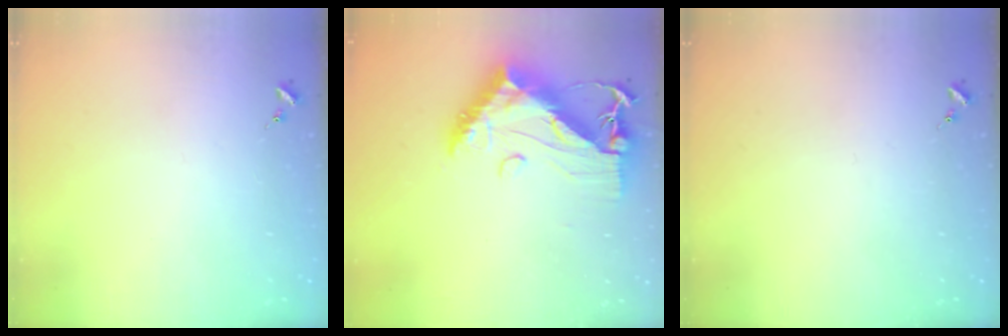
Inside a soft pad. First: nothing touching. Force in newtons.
{"total": 19.1, "press": 19.0, "slide": 1.6}
{"total": 0.0}